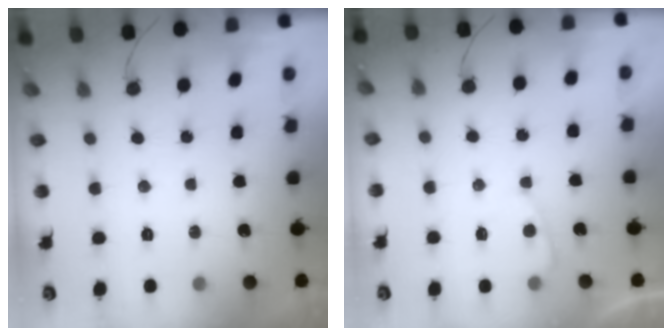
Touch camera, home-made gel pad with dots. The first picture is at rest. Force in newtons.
{"total": 3.0, "press": 2.9, "slide": 0.3}